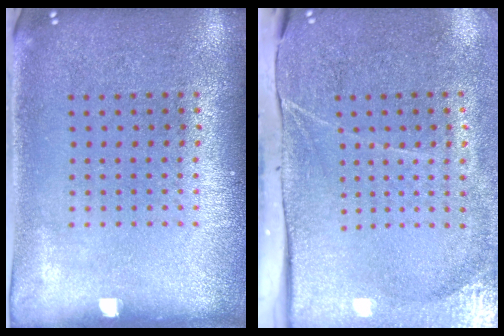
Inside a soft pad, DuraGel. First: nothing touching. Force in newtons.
{"total": 4.4, "press": 3.5, "slide": 2.6}